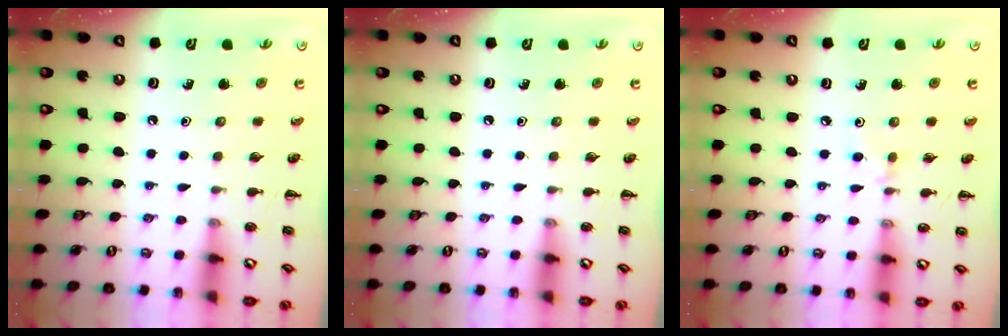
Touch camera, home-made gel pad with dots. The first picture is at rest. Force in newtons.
{"total": 0.0}
{"total": 2.8, "press": 2.6, "slide": 1.0}